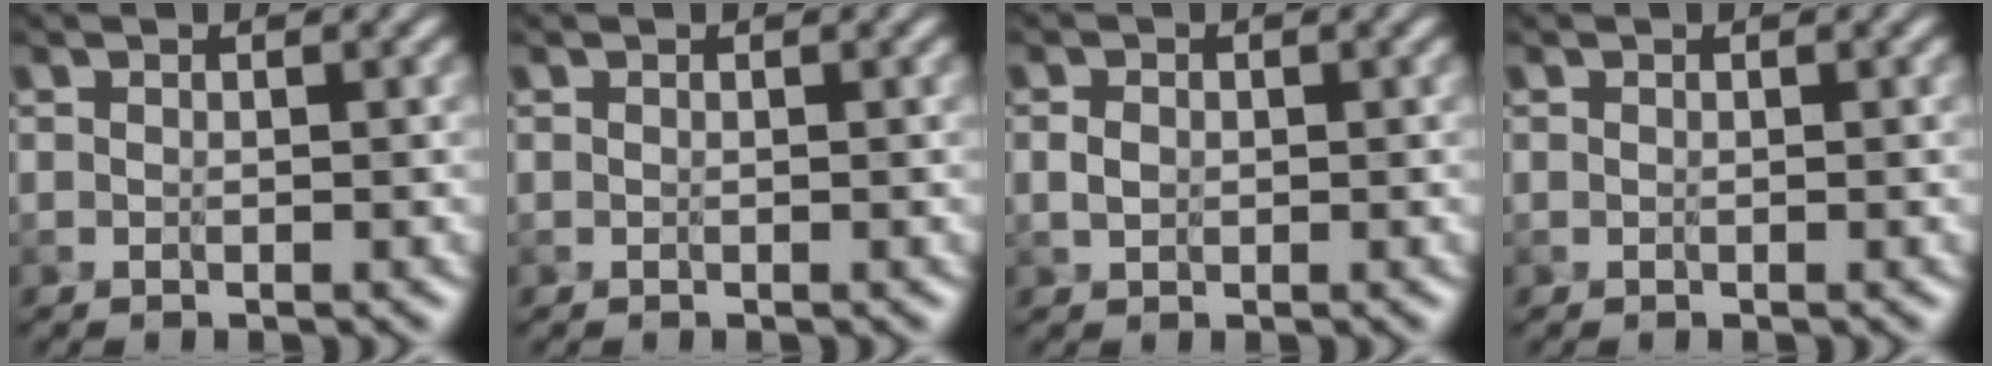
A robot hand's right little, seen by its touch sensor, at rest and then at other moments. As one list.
[{"total": 0.0}, {"total": 1.4, "force": [-0.1, 1.1, 0.9], "torque": [-0.020, 0.003, -0.001]}, {"total": 0.0}]